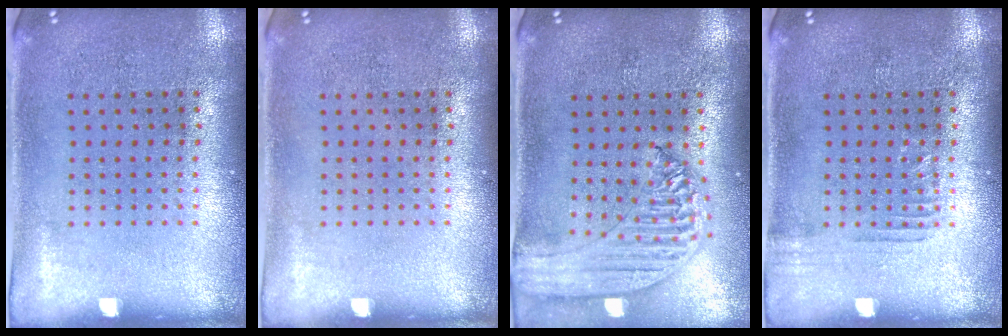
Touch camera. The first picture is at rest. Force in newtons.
{"total": 0.0}
{"total": 1.7, "press": 1.7, "slide": 0.5}
{"total": 0.9, "press": 0.9, "slide": 0.2}